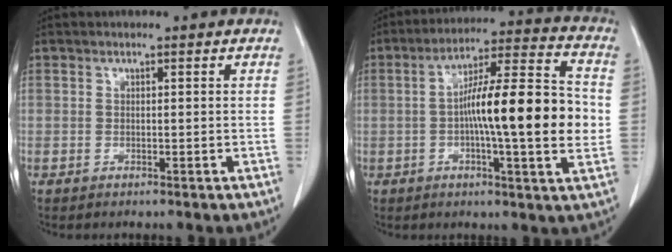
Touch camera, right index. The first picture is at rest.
{"total": 17.4, "force": [-1.0, 1.9, 17.2], "torque": [-0.270, 0.015, -0.024]}